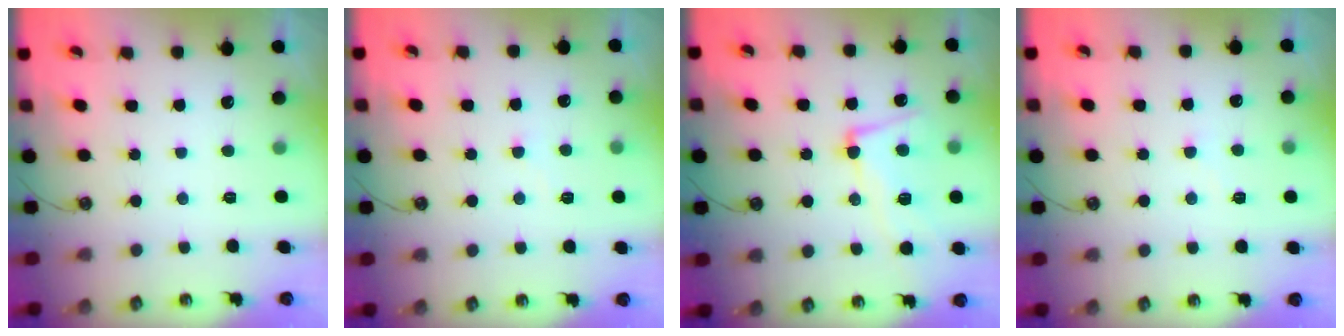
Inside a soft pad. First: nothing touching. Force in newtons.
{"total": 4.8, "press": 4.8, "slide": 0.5}
{"total": 5.4, "press": 5.3, "slide": 1.2}
{"total": 4.8, "press": 4.8, "slide": 0.5}